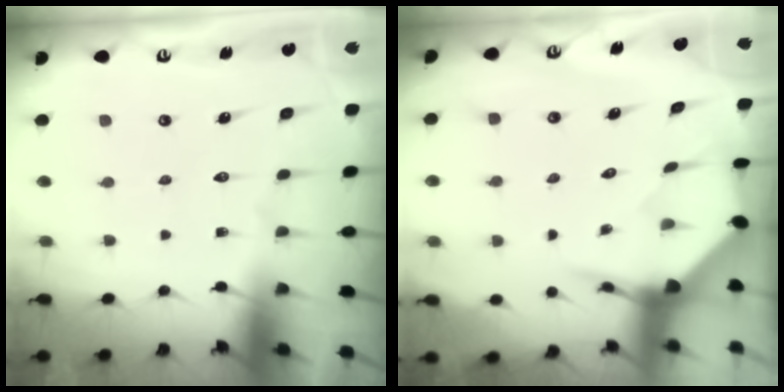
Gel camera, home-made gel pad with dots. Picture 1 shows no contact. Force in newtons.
{"total": 4.0, "press": 3.9, "slide": 0.4}